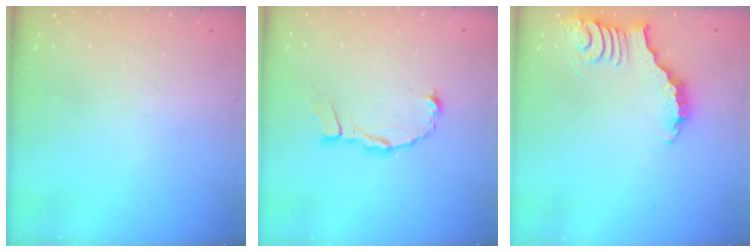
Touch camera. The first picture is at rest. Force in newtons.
{"total": 5.1, "press": 5.1, "slide": 0.3}
{"total": 3.4, "press": 3.4, "slide": 0.3}